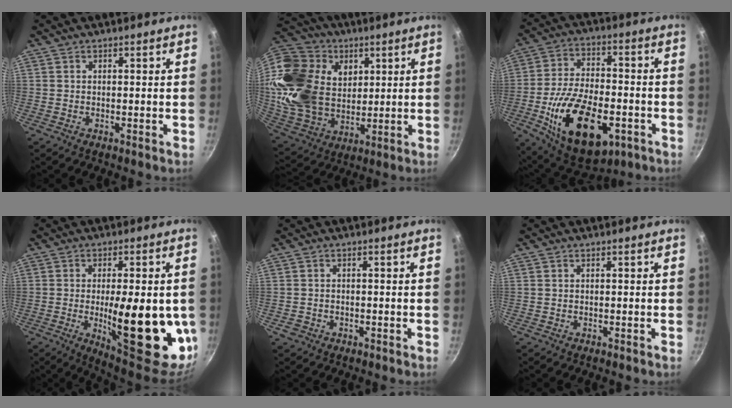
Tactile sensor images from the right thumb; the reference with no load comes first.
{"total": 26.0, "force": [8.3, 19.3, 15.4], "torque": [-0.291, -0.009, 0.163]}
{"total": 22.1, "force": [-7.3, 11.8, 17.2], "torque": [-0.284, 0.020, -0.112]}
{"total": 22.2, "force": [-3.1, 7.7, 20.6], "torque": [-0.263, -0.017, -0.032]}
{"total": 1.6, "force": [-0.8, 1.3, 0.6], "torque": [-0.013, 0.006, -0.009]}
{"total": 0.0}